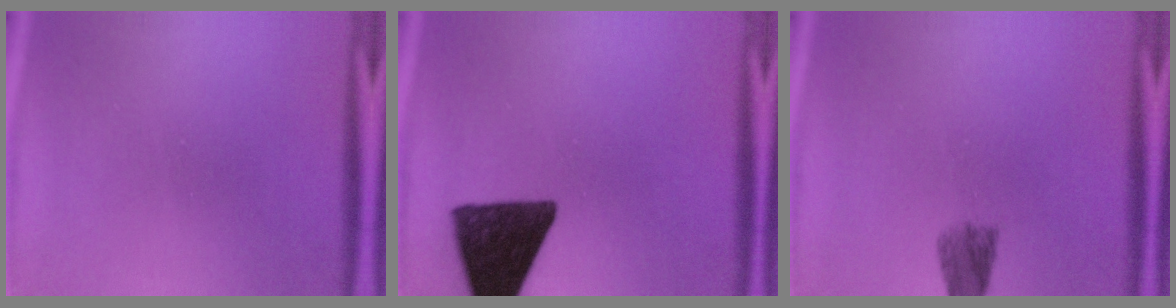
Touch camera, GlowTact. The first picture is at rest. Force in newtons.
{"total": 13.5}
{"total": 3.8}